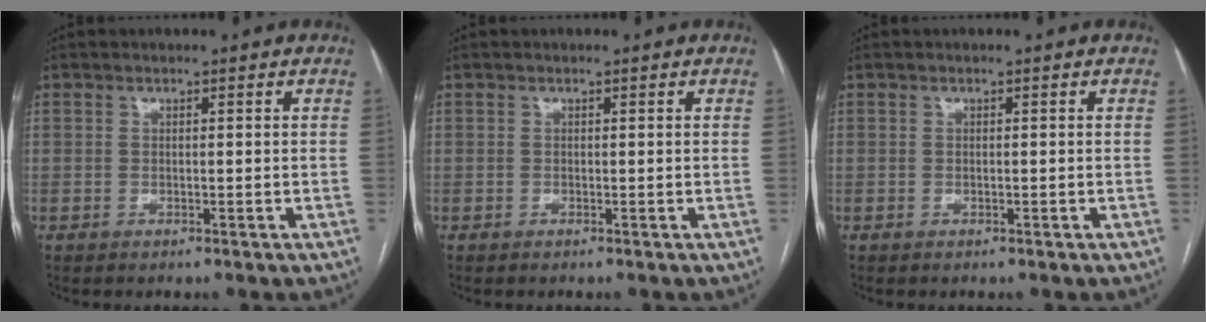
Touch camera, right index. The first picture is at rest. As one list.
[{"total": 0.0}, {"total": 0.0}]